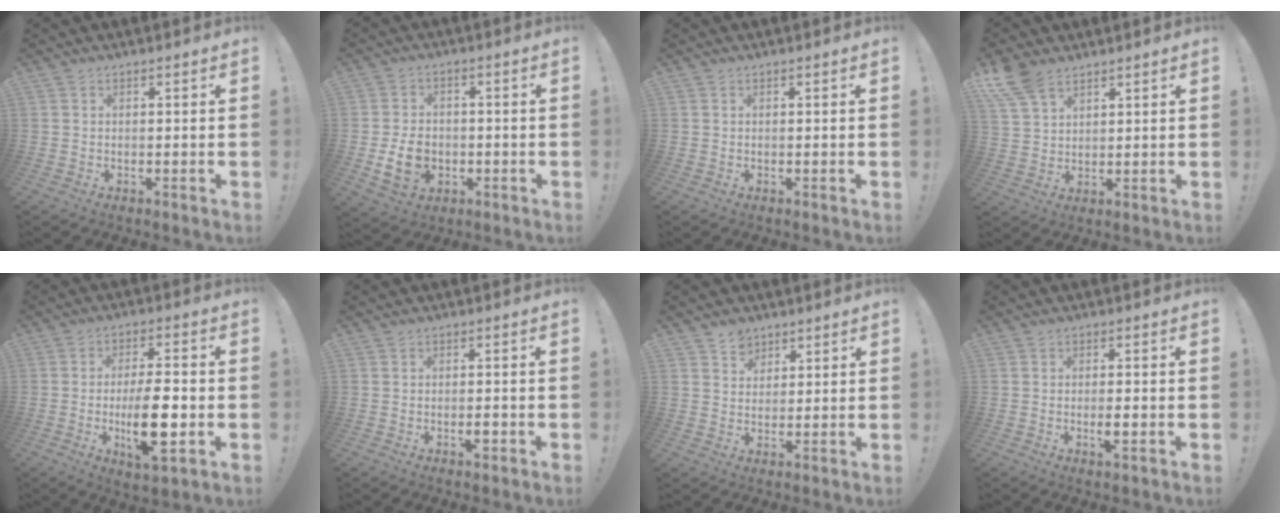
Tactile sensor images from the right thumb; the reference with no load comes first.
{"total": 9.2, "force": [-2.1, 7.1, 5.5], "torque": [-0.091, 0.007, -0.034]}
{"total": 0.0}
{"total": 8.8, "force": [6.1, 4.6, 4.4], "torque": [-0.083, -0.025, 0.121]}
{"total": 14.0, "force": [-3.0, 4.2, 13.0], "torque": [-0.230, 0.000, -0.050]}
{"total": 2.3, "force": [-1.3, 0.7, 1.7], "torque": [-0.023, 0.004, -0.021]}
{"total": 4.5, "force": [3.2, 3.1, 0.4], "torque": [0.001, -0.024, 0.058]}
{"total": 3.3, "force": [-1.1, 0.6, 3.0], "torque": [-0.047, 0.000, -0.019]}